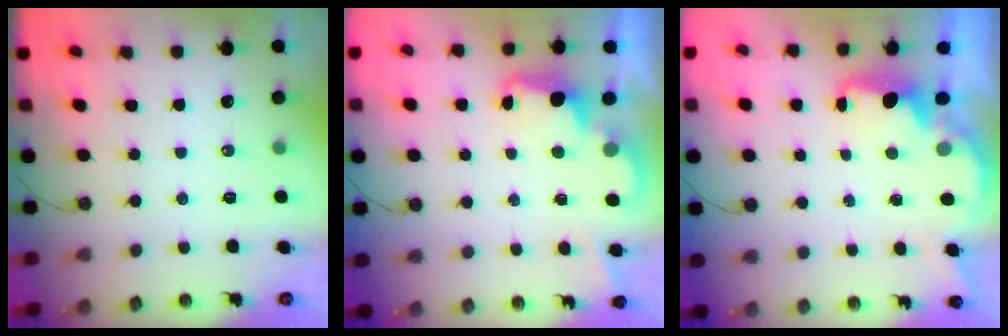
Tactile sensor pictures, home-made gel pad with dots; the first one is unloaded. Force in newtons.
{"total": 2.4, "press": 2.3, "slide": 0.5}
{"total": 2.5, "press": 2.4, "slide": 0.8}